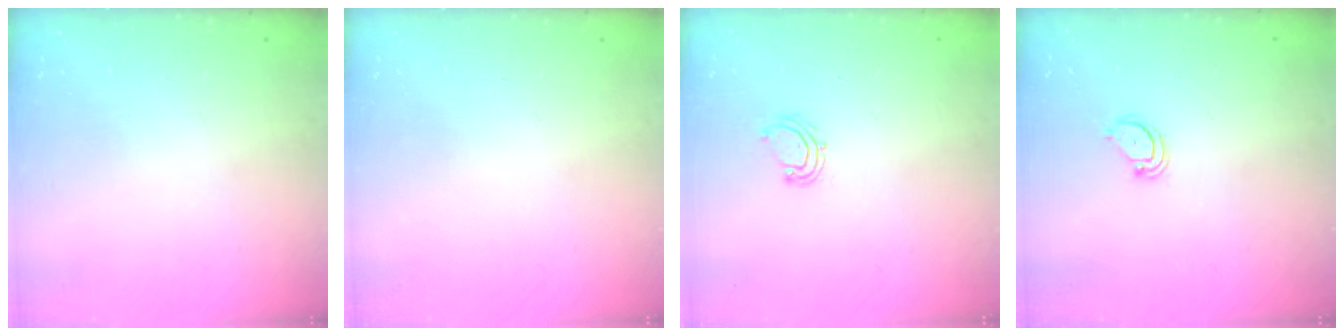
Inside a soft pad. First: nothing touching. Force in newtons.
{"total": 0.0}
{"total": 5.6, "press": 5.4, "slide": 1.5}
{"total": 2.6, "press": 2.6, "slide": 0.2}